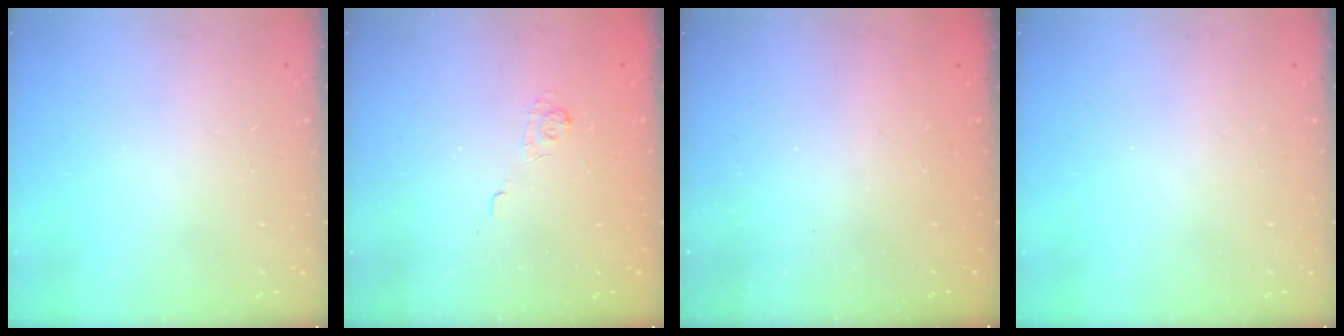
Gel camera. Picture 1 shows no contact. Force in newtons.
{"total": 2.0, "press": 1.4, "slide": 1.4}
{"total": 2.4, "press": 2.3, "slide": 0.8}
{"total": 0.0}